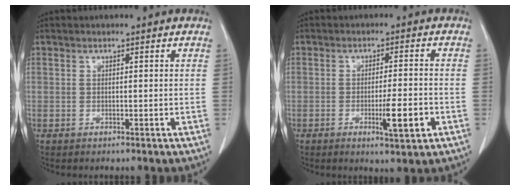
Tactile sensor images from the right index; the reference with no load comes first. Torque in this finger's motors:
{"motor_torque": [0.59, -0.31, 0.24, 0.07]}